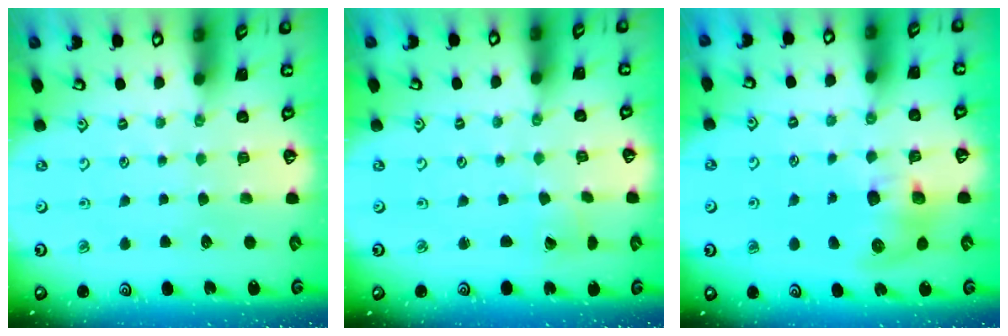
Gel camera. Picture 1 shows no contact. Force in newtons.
{"total": 2.4, "press": 2.4, "slide": 0.1}
{"total": 9.5, "press": 9.4, "slide": 1.1}